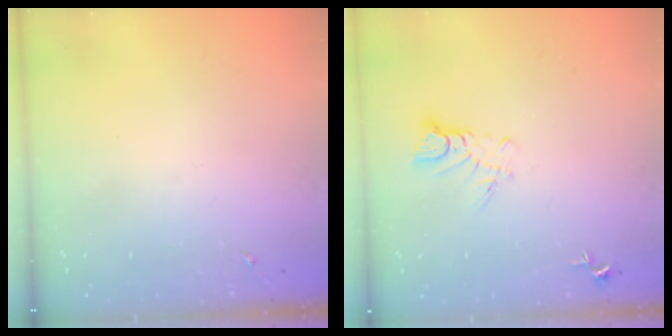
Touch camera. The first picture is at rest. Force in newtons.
{"total": 5.0, "press": 5.0, "slide": 0.3}